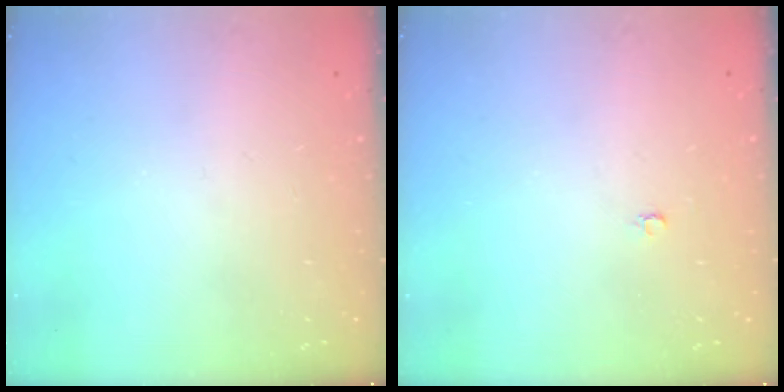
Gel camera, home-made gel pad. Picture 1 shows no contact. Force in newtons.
{"total": 2.0, "press": 2.0, "slide": 0.4}